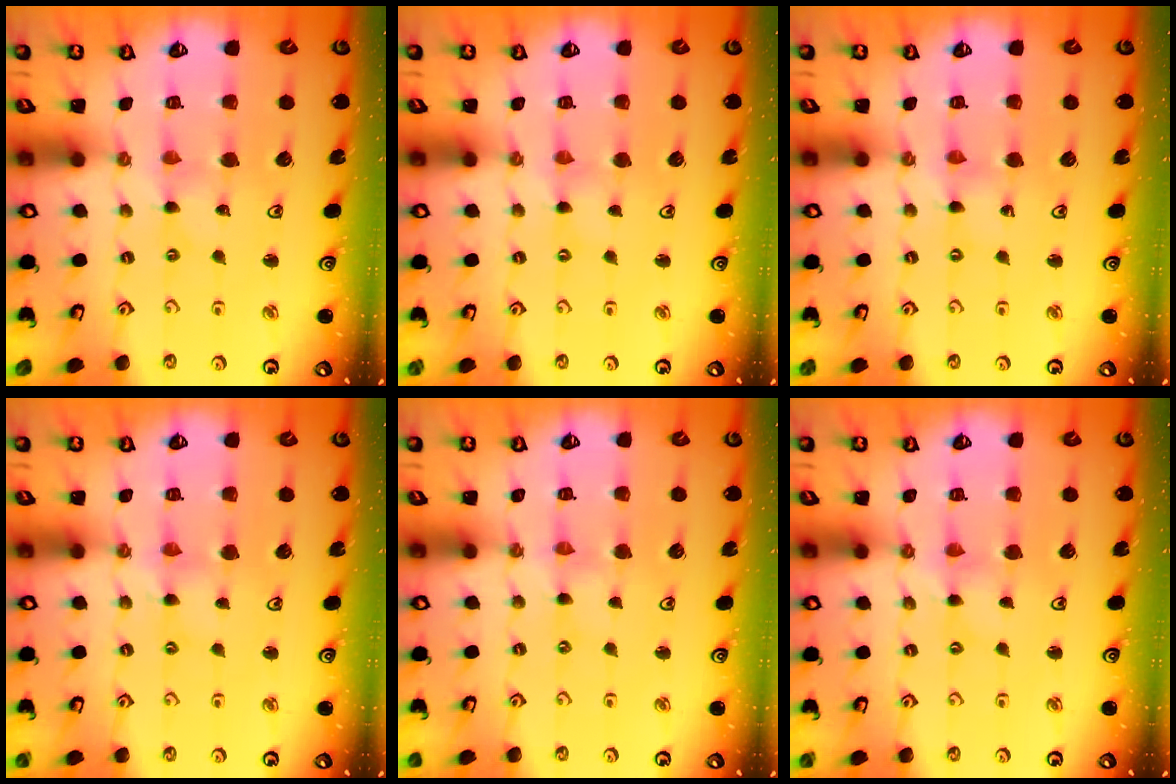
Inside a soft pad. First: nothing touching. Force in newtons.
{"total": 0.0}
{"total": 0.0}
{"total": 3.1, "press": 3.1, "slide": 0.3}
{"total": 0.0}
{"total": 0.6, "press": 0.6, "slide": 0.2}